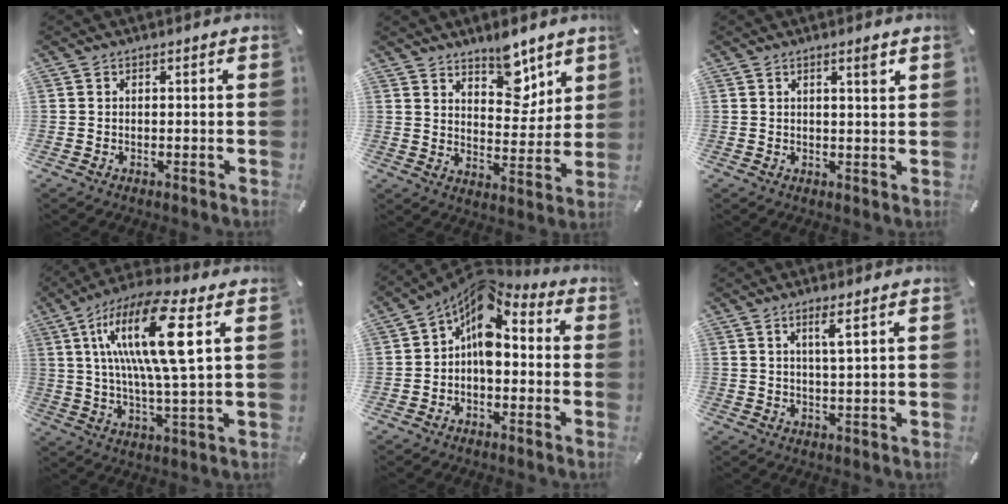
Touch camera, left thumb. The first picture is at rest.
{"total": 9.6, "force": [7.4, 4.9, 3.6], "torque": [-0.028, -0.058, 0.130]}
{"total": 3.1, "force": [1.7, 0.2, 2.5], "torque": [-0.044, -0.003, 0.026]}
{"total": 18.0, "force": [6.6, 3.7, 16.3], "torque": [-0.328, -0.011, 0.093]}
{"total": 8.5, "force": [1.7, 5.3, 6.5], "torque": [-0.129, -0.030, 0.026]}
{"total": 4.2, "force": [2.2, -0.1, 3.6], "torque": [-0.075, -0.002, 0.034]}